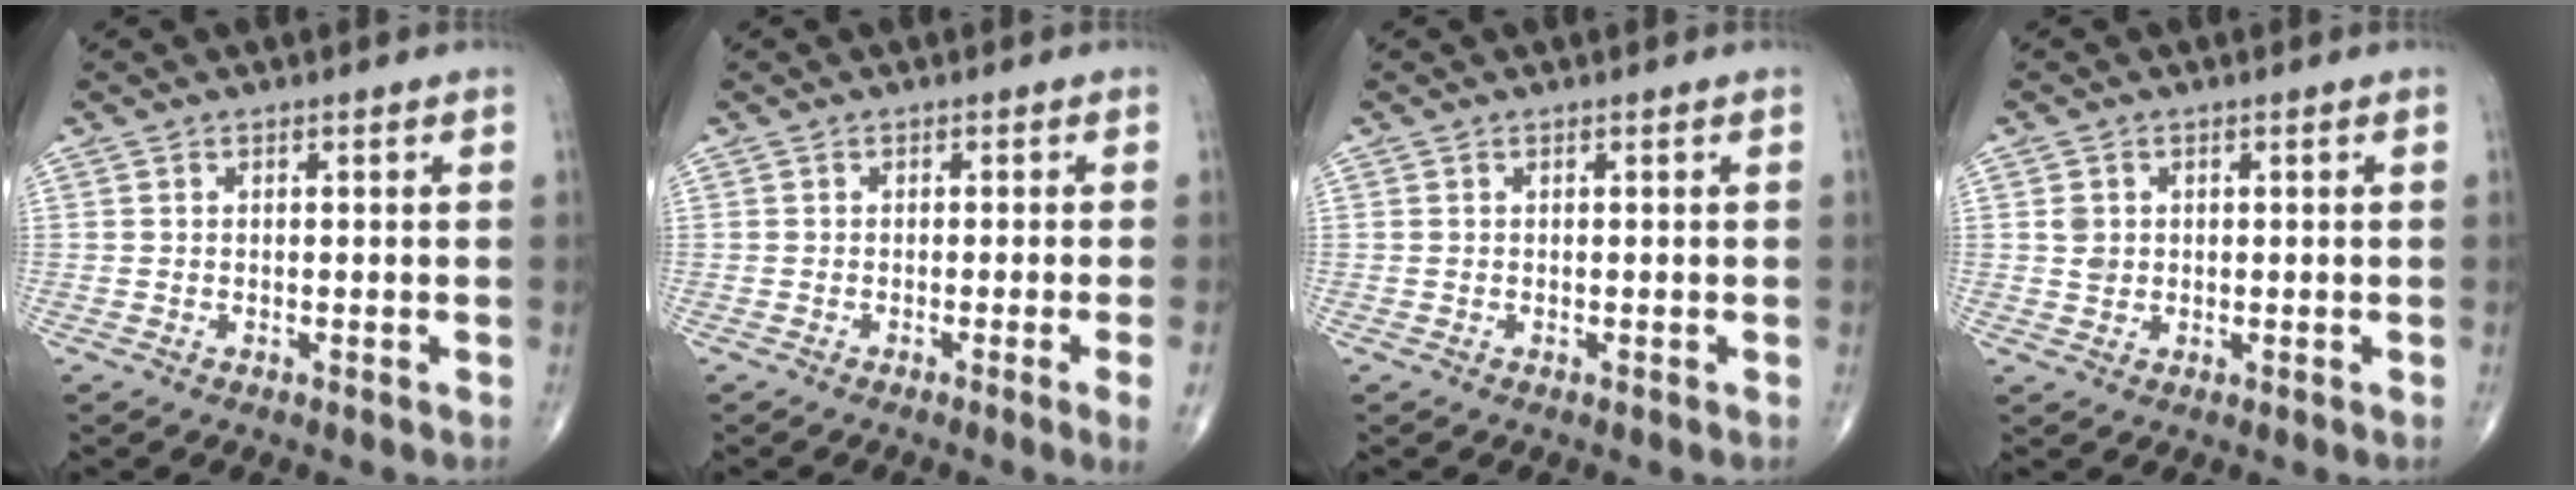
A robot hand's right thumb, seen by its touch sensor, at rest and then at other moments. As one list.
[{"total": 2.9, "force": [-1.0, -0.6, 2.6], "torque": [-0.048, -0.006, -0.018]}, {"total": 0.0}, {"total": 1.9, "force": [0.3, 1.7, 0.6], "torque": [-0.002, 0.000, 0.006]}]